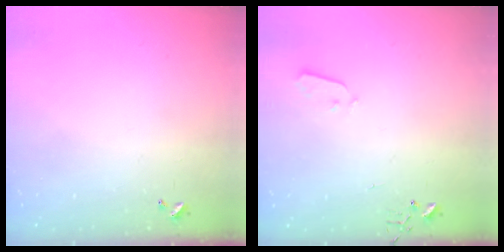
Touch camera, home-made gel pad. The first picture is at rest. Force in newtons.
{"total": 3.0, "press": 2.9, "slide": 0.3}